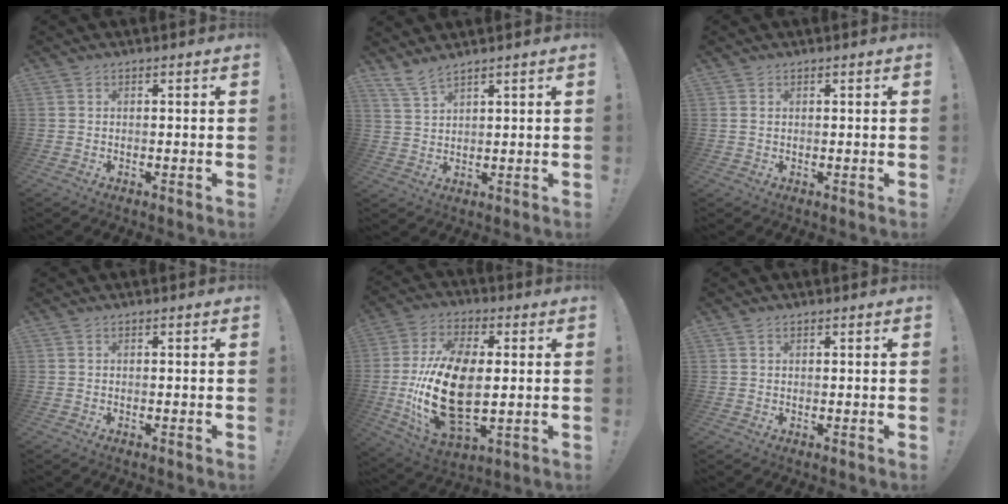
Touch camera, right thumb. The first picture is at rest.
{"total": 5.3, "force": [4.6, 0.9, 2.4], "torque": [-0.050, -0.024, 0.086]}
{"total": 1.0, "force": [0.5, 0.8, 0.3], "torque": [0.000, 0.000, 0.008]}
{"total": 0.0}
{"total": 22.6, "force": [-0.6, 12.6, 18.7], "torque": [-0.375, -0.006, -0.004]}
{"total": 0.6, "force": [0.4, 0.4, 0.2], "torque": [-0.002, 0.000, 0.006]}